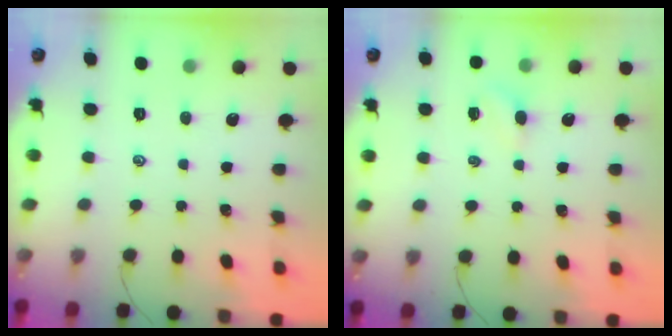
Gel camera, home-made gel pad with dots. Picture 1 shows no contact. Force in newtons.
{"total": 2.8, "press": 2.6, "slide": 1.0}